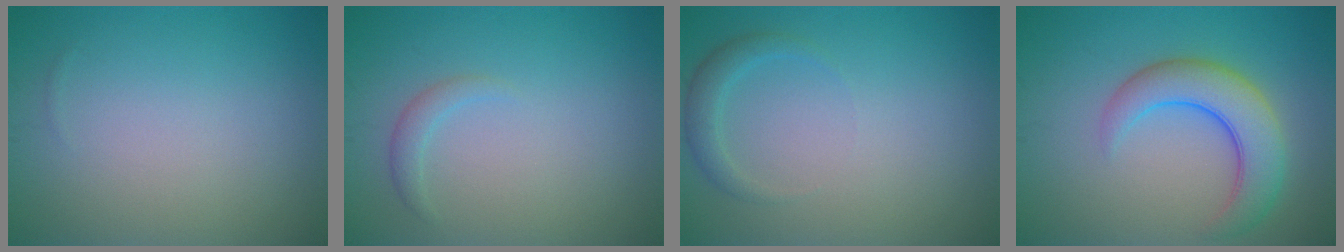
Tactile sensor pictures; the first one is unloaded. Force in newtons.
{"total": 1.2, "press": 1.2, "slide": 0.2}
{"total": 1.7, "press": 1.7, "slide": 0.1}
{"total": 5.8, "press": 5.8, "slide": 0.4}